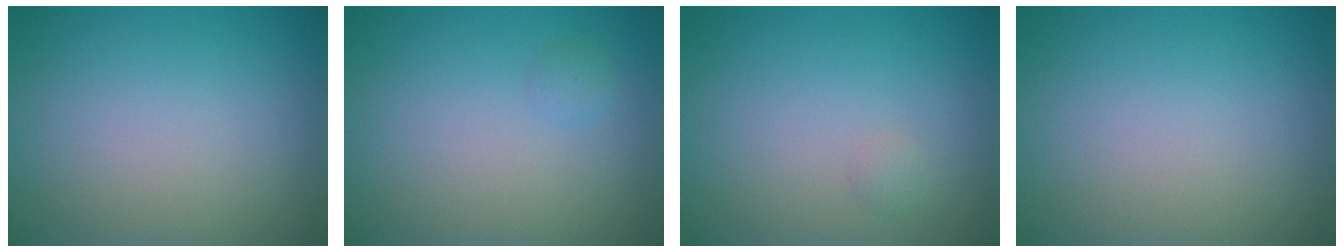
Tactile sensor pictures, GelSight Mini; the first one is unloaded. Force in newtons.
{"total": 0.6, "press": 0.6, "slide": 0.0}
{"total": 0.5, "press": 0.5, "slide": 0.0}
{"total": 0.0}